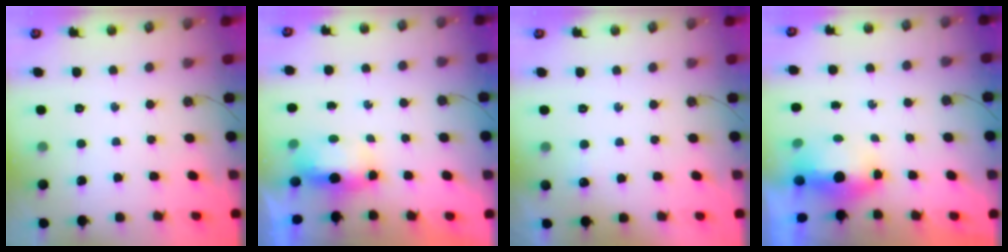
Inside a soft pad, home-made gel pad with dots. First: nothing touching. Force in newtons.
{"total": 6.1, "press": 6.0, "slide": 1.2}
{"total": 3.8, "press": 3.8, "slide": 0.6}
{"total": 5.7, "press": 5.5, "slide": 1.5}